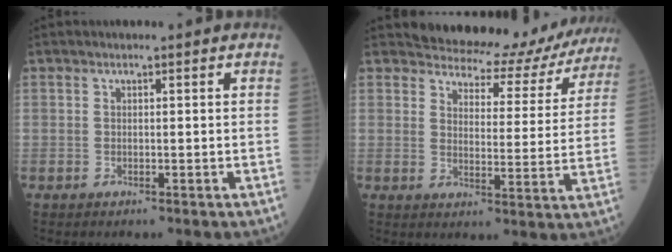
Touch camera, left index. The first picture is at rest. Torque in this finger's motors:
{"motor_torque": [1.09, -1.04, 0.03, 0.01]}